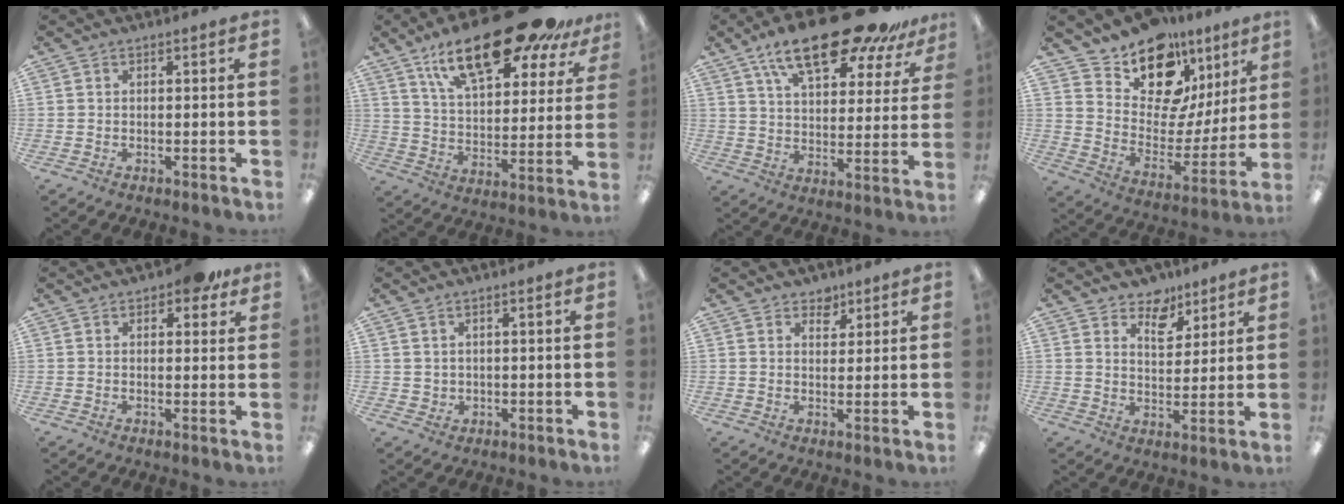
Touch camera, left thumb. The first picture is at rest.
{"total": 23.9, "force": [16.9, 8.4, 14.6], "torque": [-0.238, -0.094, 0.284]}
{"total": 20.8, "force": [14.9, 7.1, 12.6], "torque": [-0.210, -0.081, 0.252]}
{"total": 16.5, "force": [12.7, 8.6, 6.0], "torque": [-0.110, -0.105, 0.230]}
{"total": 4.9, "force": [3.2, 2.5, 2.9], "torque": [-0.030, -0.005, 0.053]}
{"total": 1.8, "force": [1.1, 1.4, 0.1], "torque": [-0.004, 0.002, 0.019]}
{"total": 3.6, "force": [2.8, 2.1, 0.5], "torque": [0.006, -0.016, 0.049]}
{"total": 7.4, "force": [5.7, 4.2, 2.3], "torque": [-0.029, -0.034, 0.100]}